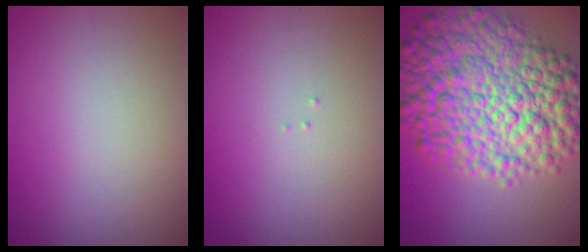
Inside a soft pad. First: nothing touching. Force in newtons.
{"total": 0.0}
{"total": 12.1, "press": 12.1, "slide": 0.1}